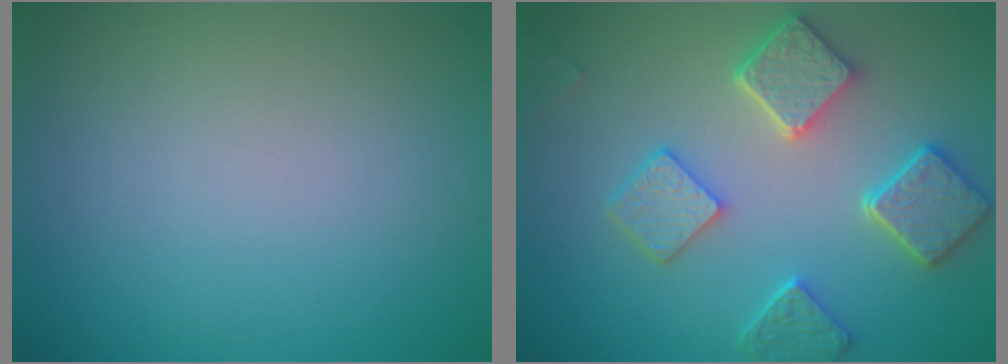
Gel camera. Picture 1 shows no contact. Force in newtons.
{"total": 5.2, "press": 4.7, "slide": 2.3}